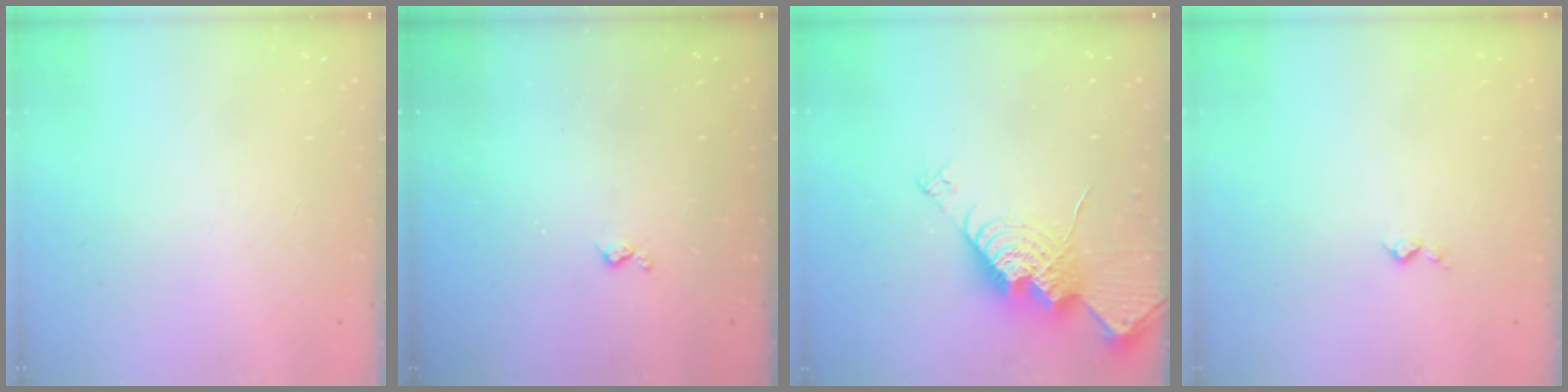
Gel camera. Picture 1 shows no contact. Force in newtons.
{"total": 3.3, "press": 3.2, "slide": 0.6}
{"total": 14.1, "press": 14.0, "slide": 1.0}
{"total": 4.3, "press": 4.2, "slide": 0.7}